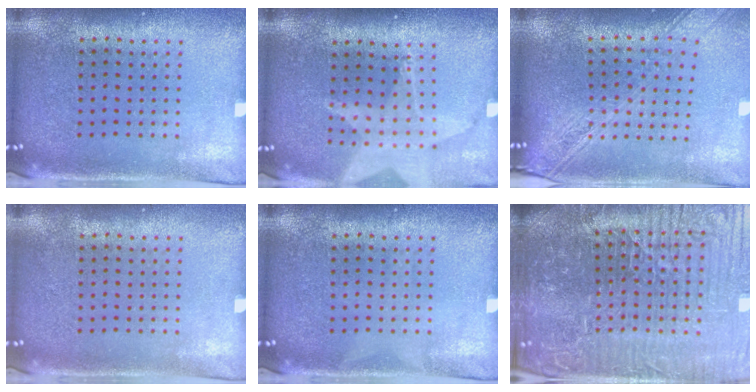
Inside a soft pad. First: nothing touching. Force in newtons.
{"total": 1.7, "press": 1.5, "slide": 0.7}
{"total": 2.3, "press": 1.9, "slide": 1.2}
{"total": 0.0}
{"total": 0.0}
{"total": 7.3, "press": 6.6, "slide": 3.1}